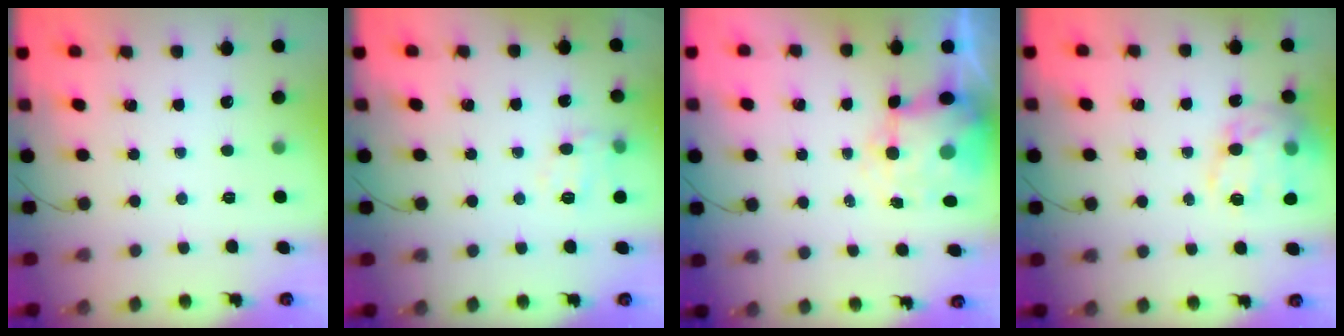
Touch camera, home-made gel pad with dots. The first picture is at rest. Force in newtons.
{"total": 7.0, "press": 6.9, "slide": 0.7}
{"total": 7.1, "press": 6.9, "slide": 1.9}
{"total": 14.8, "press": 14.6, "slide": 2.5}